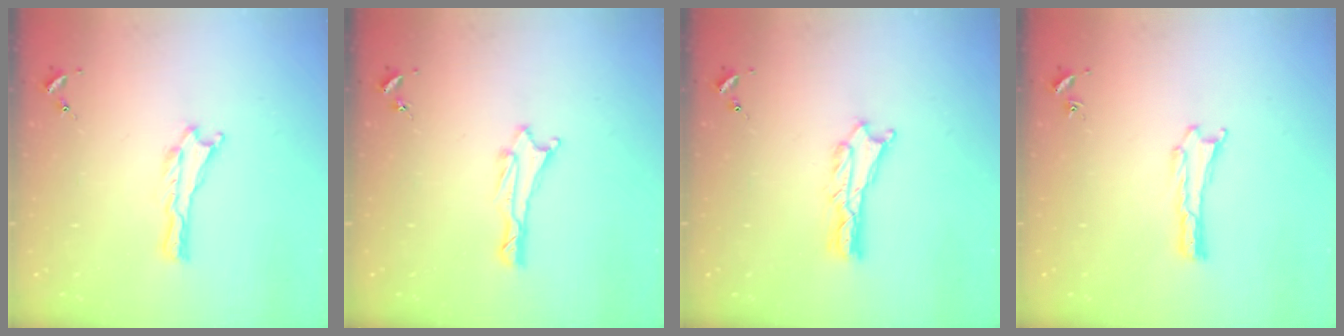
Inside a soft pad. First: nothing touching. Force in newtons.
{"total": 1.0, "press": 1.0, "slide": 0.2}
{"total": 1.8, "press": 1.7, "slide": 0.2}
{"total": 0.0}